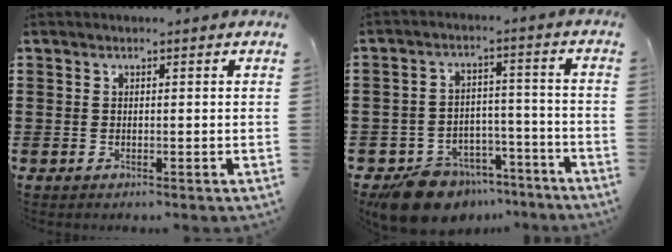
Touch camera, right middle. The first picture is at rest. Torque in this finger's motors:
{"motor_torque": [0.62, -0.31, 0.22, 0.07]}